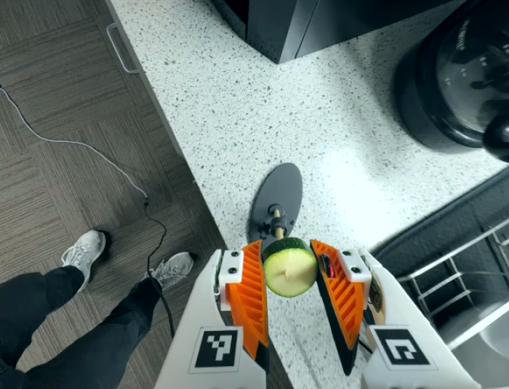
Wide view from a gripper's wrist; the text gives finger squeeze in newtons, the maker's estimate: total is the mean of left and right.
{"total": 10.3, "left": 10.3, "right": 10.2}